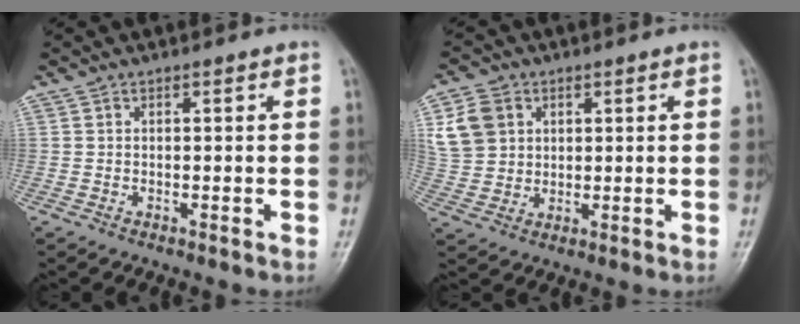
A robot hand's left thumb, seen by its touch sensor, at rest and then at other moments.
{"total": 8.7, "force": [2.8, 7.1, 4.1], "torque": [-0.064, -0.002, 0.058]}